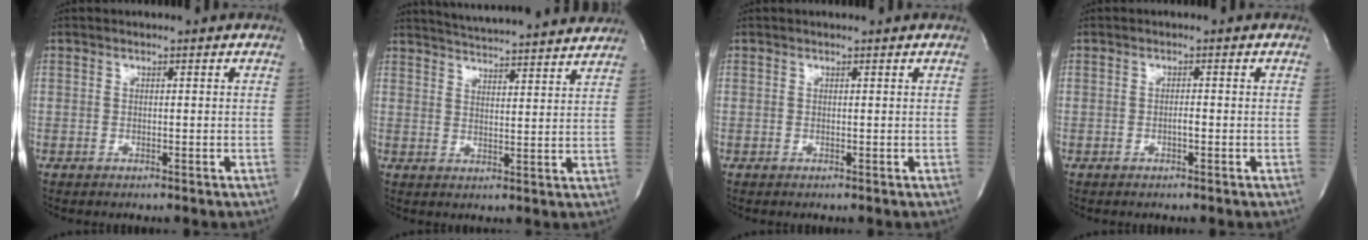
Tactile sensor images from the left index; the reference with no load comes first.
{"total": 18.9, "force": [17.8, 0.8, 6.4], "torque": [-0.106, -0.001, 0.235]}
{"total": 0.9, "force": [0.8, 0.0, 0.2], "torque": [-0.005, 0.010, 0.012]}
{"total": 0.8, "force": [-0.5, 0.1, 0.7], "torque": [-0.017, -0.001, -0.007]}